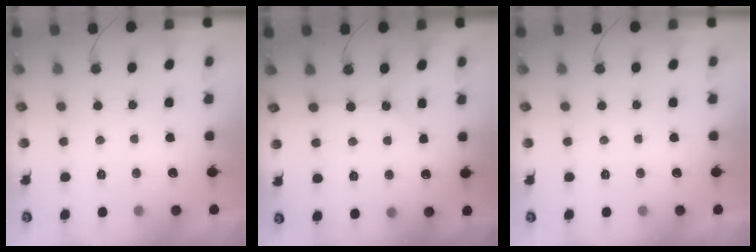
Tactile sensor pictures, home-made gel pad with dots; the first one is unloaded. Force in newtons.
{"total": 2.1, "press": 2.1, "slide": 0.4}
{"total": 0.0}